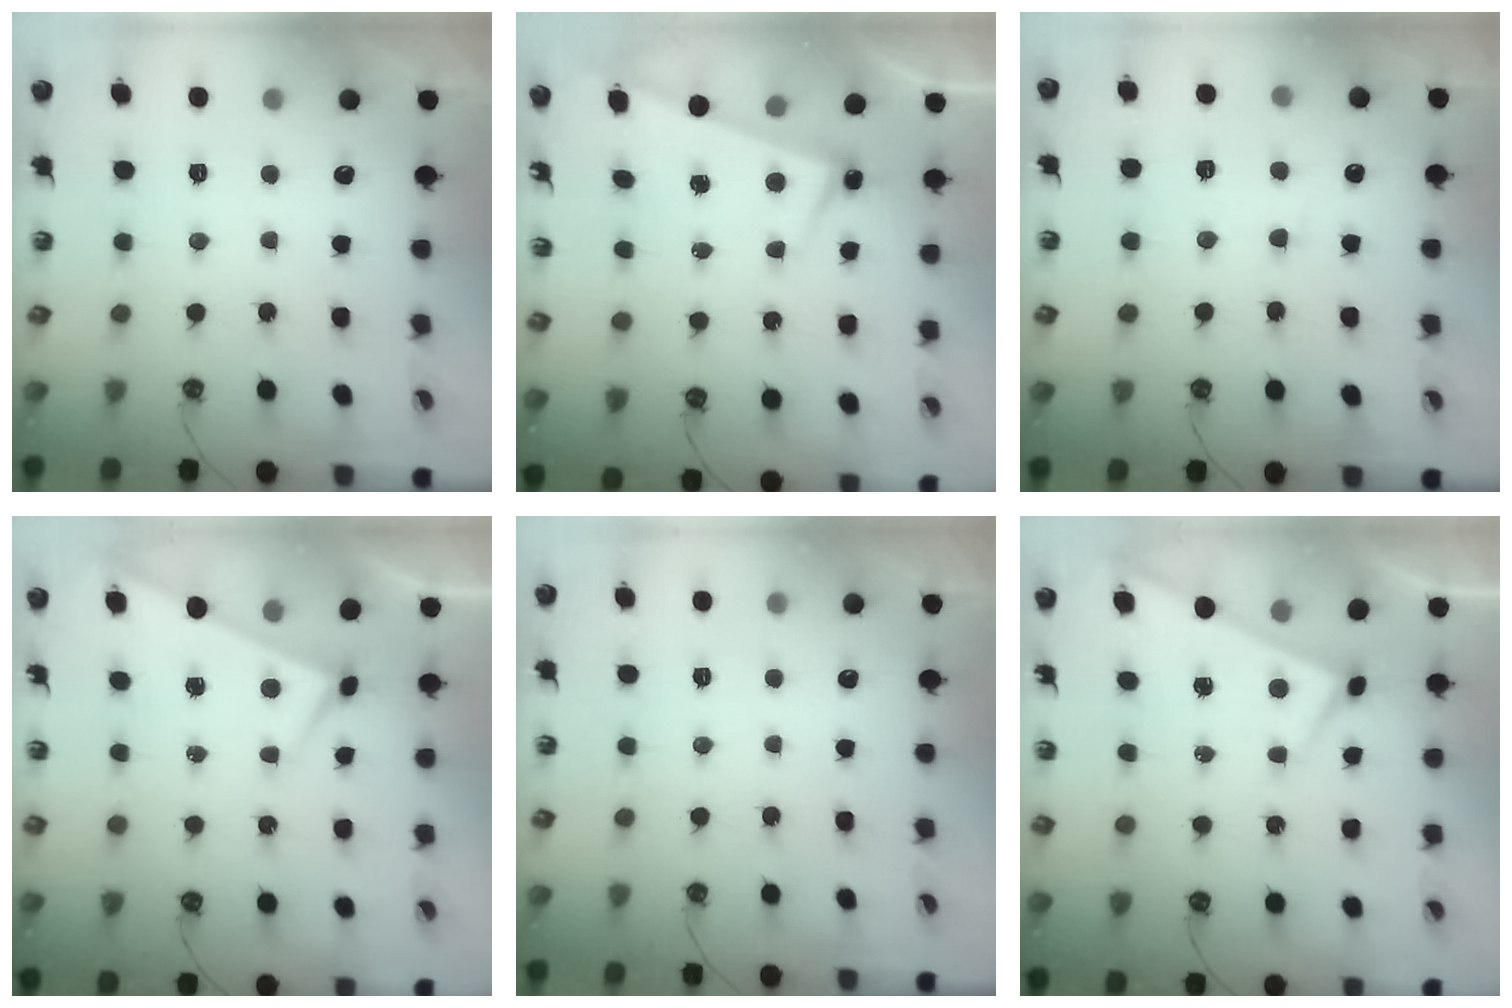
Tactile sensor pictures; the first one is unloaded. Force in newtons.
{"total": 3.5, "press": 3.4, "slide": 0.9}
{"total": 1.6, "press": 1.4, "slide": 0.8}
{"total": 1.9, "press": 1.9, "slide": 0.2}
{"total": 0.0}
{"total": 1.6, "press": 1.6, "slide": 0.1}